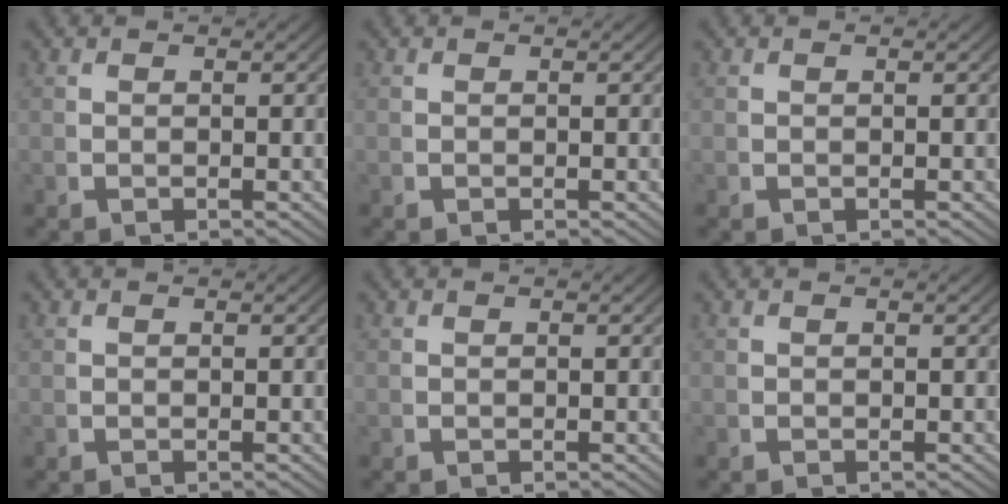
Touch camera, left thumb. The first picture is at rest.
{"total": 0.0}
{"total": 0.0}
{"total": 0.0}
{"total": 0.0}
{"total": 0.0}